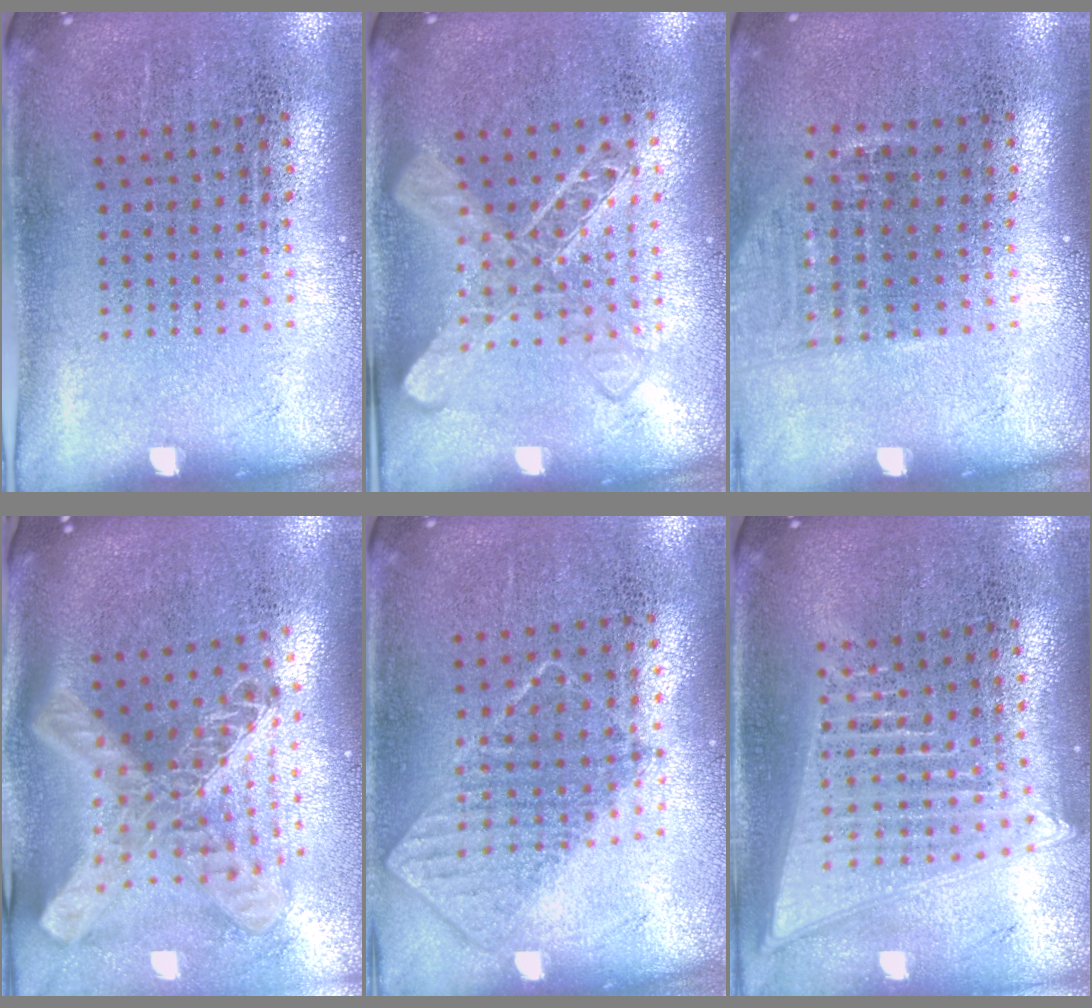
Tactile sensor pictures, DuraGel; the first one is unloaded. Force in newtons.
{"total": 1.5, "press": 1.5, "slide": 0.3}
{"total": 0.9, "press": 0.8, "slide": 0.4}
{"total": 2.9, "press": 2.1, "slide": 2.0}
{"total": 0.8, "press": 0.7, "slide": 0.2}
{"total": 2.1, "press": 1.8, "slide": 1.0}